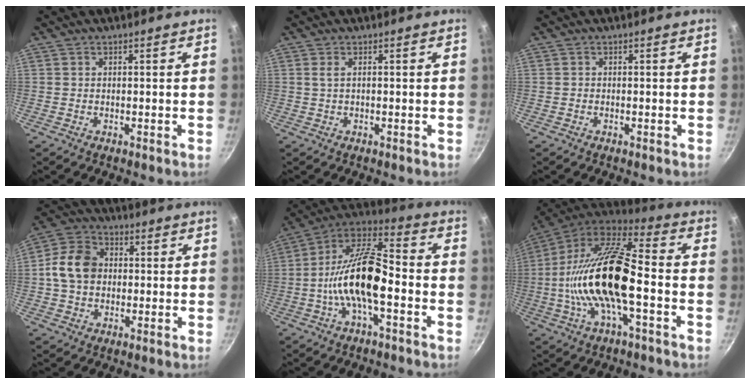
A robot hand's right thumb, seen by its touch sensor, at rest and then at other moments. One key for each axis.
{"total": 1.2, "fx": 0.1, "fy": 0.3, "fz": 1.1, "tx": -0.026, "ty": 0.003, "tz": 0.004}
{"total": 0.0}
{"total": 10.7, "fx": 0.3, "fy": 8.4, "fz": 6.6, "tx": -0.096, "ty": 0.018, "tz": -0.012}
{"total": 16.6, "fx": -3.7, "fy": 6.5, "fz": 14.9, "tx": -0.261, "ty": 0.042, "tz": -0.086}
{"total": 22.3, "fx": -3.5, "fy": 8.4, "fz": 20.4, "tx": -0.385, "ty": 0.038, "tz": -0.081}